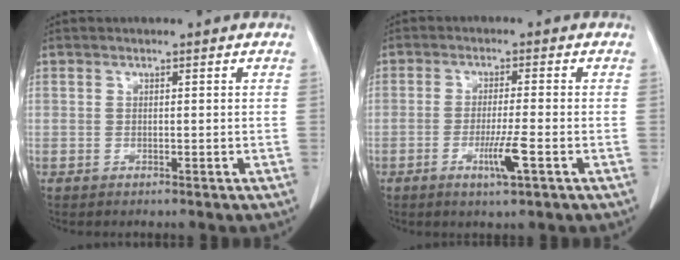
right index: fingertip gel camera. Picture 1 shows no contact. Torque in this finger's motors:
{"motor_torque": [-0.07, 0.11, 0.03, 0.02]}